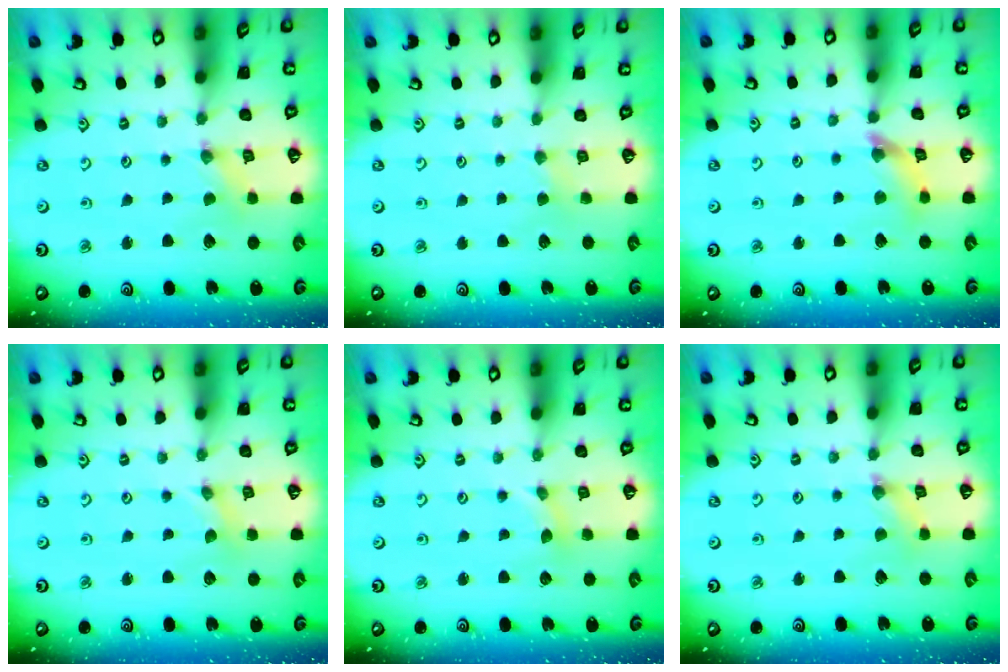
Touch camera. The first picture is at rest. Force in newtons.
{"total": 1.8, "press": 1.8, "slide": 0.3}
{"total": 6.8, "press": 6.8, "slide": 0.6}
{"total": 0.0}
{"total": 1.9, "press": 1.9, "slide": 0.4}
{"total": 1.3, "press": 1.3, "slide": 0.3}